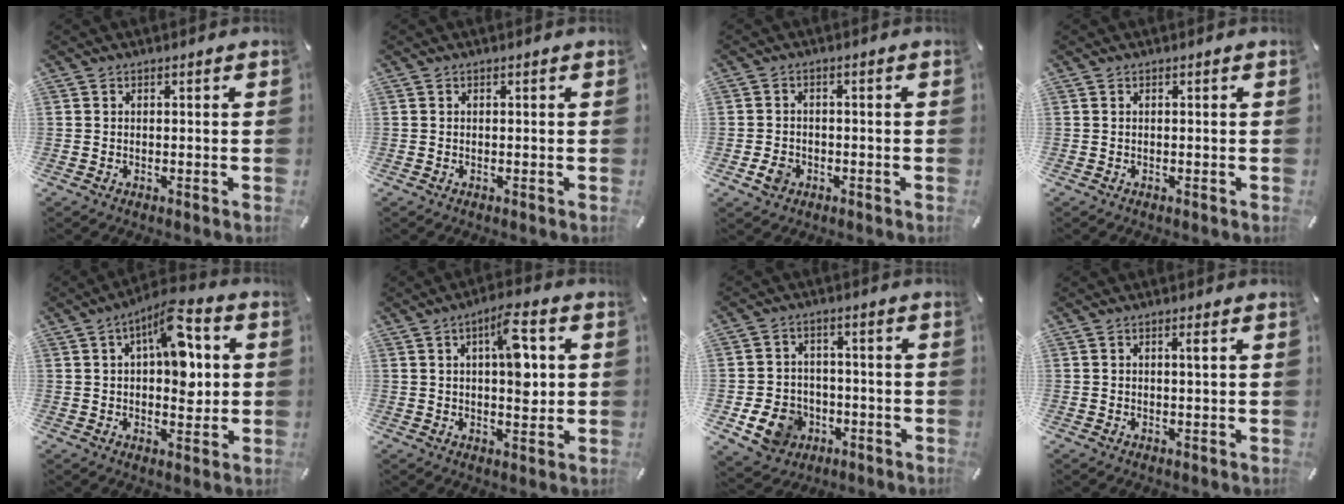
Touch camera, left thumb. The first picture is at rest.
{"total": 0.0}
{"total": 3.8, "force": [-1.5, 3.1, 1.6], "torque": [-0.030, 0.005, -0.026]}
{"total": 0.0}
{"total": 12.8, "force": [3.2, 6.6, 10.5], "torque": [-0.143, -0.009, 0.056]}
{"total": 10.5, "force": [2.4, 4.6, 9.1], "torque": [-0.122, -0.008, 0.035]}
{"total": 10.2, "force": [-3.7, 8.5, 4.2], "torque": [-0.098, 0.027, -0.062]}
{"total": 1.4, "force": [0.5, 0.4, 1.3], "torque": [-0.024, 0.003, 0.007]}